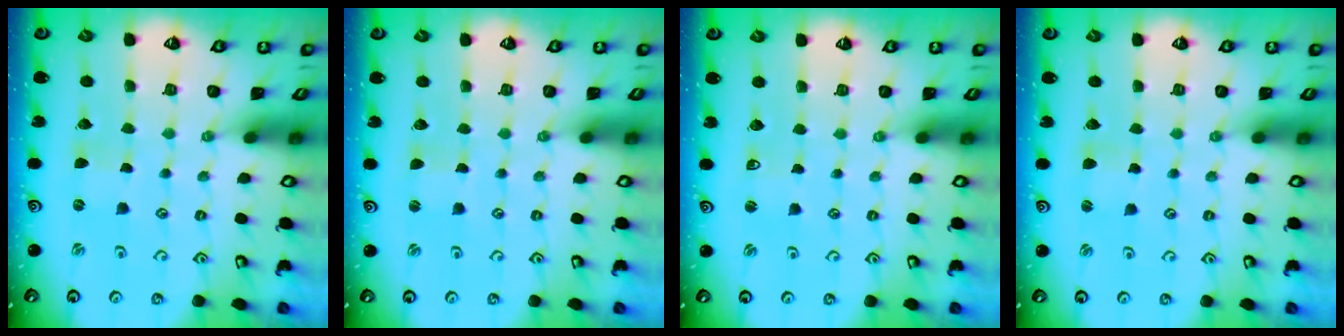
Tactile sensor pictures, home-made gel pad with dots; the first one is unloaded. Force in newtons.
{"total": 0.0}
{"total": 2.1, "press": 2.0, "slide": 0.4}
{"total": 2.5, "press": 2.4, "slide": 0.5}